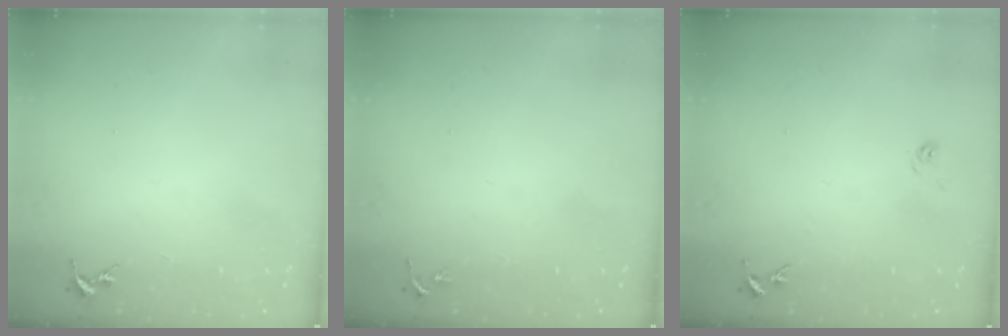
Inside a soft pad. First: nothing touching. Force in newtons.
{"total": 3.3, "press": 3.2, "slide": 0.4}
{"total": 5.8, "press": 5.8, "slide": 0.5}